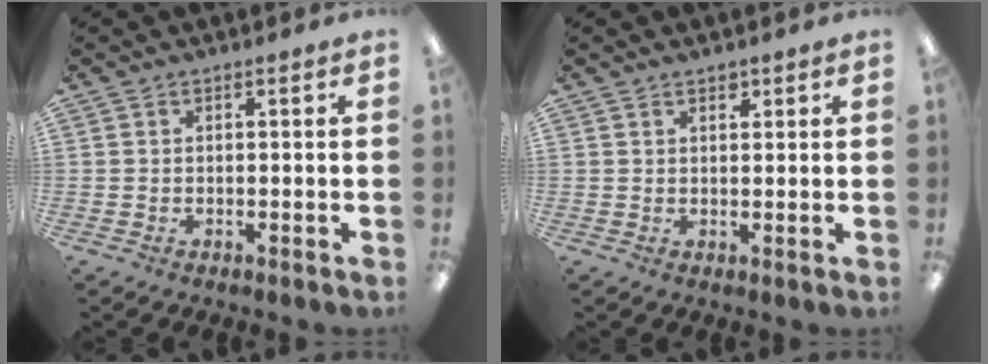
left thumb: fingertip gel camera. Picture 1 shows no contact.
{"total": 1.8, "force": [1.4, 0.9, 0.8], "torque": [-0.008, -0.003, 0.024]}